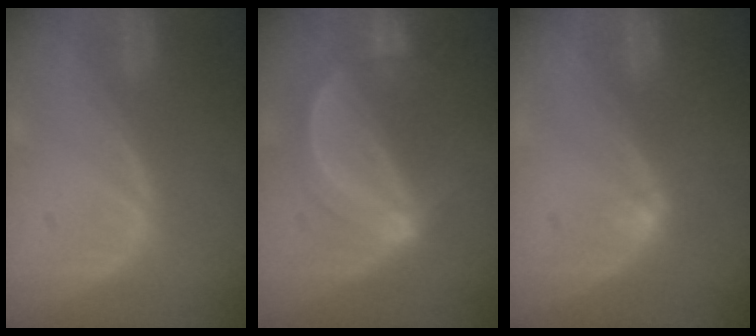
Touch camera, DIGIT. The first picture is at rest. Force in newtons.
{"total": 5.9, "press": 5.5, "slide": 2.1}
{"total": 1.6, "press": 1.3, "slide": 1.0}